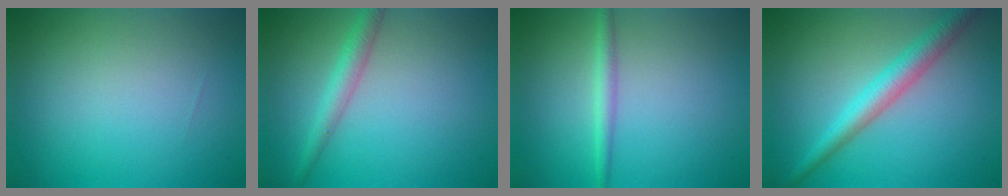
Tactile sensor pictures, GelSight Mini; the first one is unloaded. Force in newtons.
{"total": 2.6, "press": 2.6, "slide": 0.1}
{"total": 1.7, "press": 1.7, "slide": 0.1}
{"total": 3.9, "press": 3.9, "slide": 0.1}